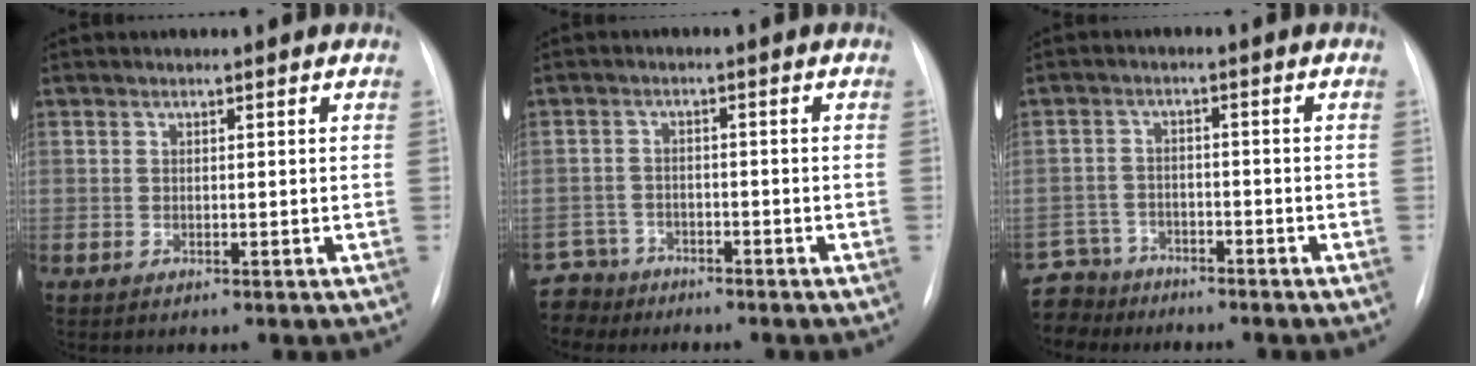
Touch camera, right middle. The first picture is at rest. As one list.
[{"total": 4.9, "force": [-4.2, 2.1, -1.2], "torque": [0.025, -0.002, -0.082]}, {"total": 6.5, "force": [-5.8, 2.7, -0.8], "torque": [0.017, 0.002, -0.109]}]